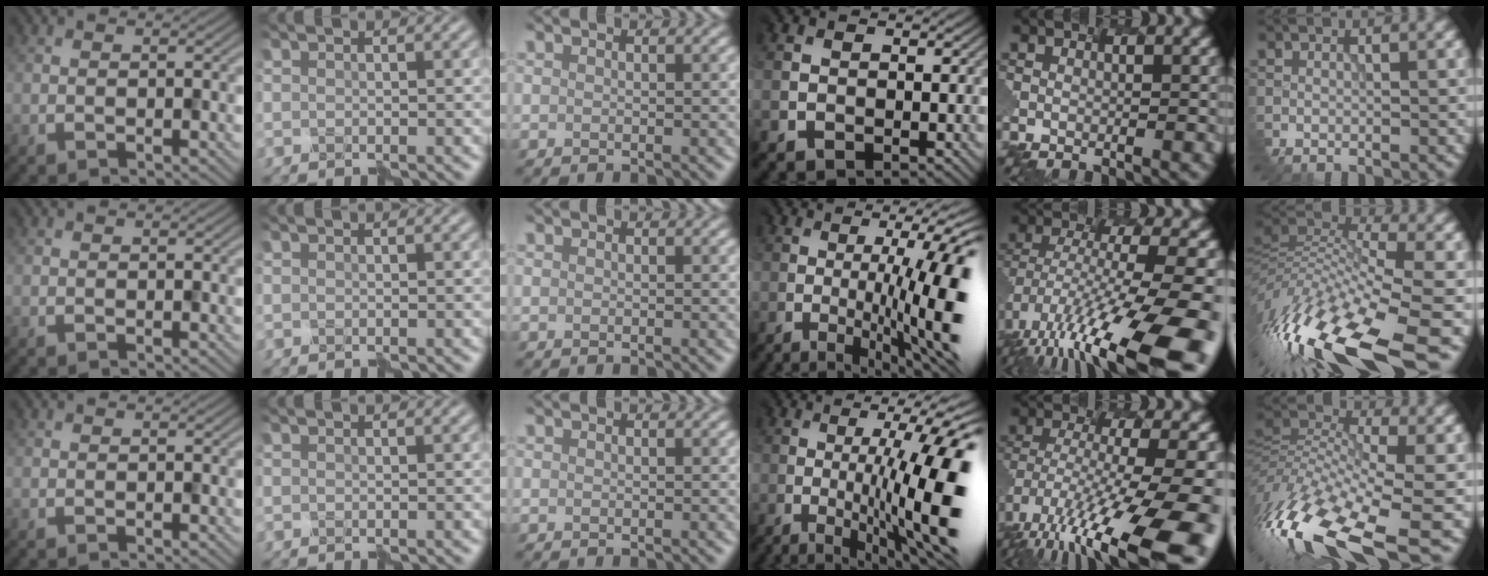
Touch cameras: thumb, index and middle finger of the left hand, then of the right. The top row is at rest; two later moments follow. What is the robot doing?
{"motion": "shake", "object": "plastic piggy bank"}